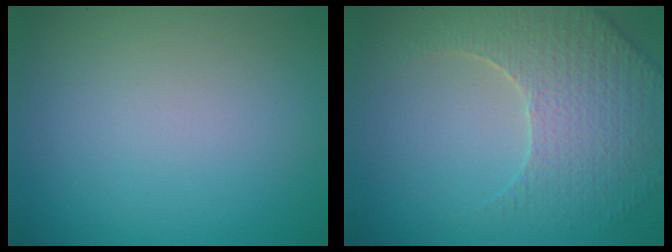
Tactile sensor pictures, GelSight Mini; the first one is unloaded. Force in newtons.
{"total": 4.5, "press": 4.3, "slide": 1.5}